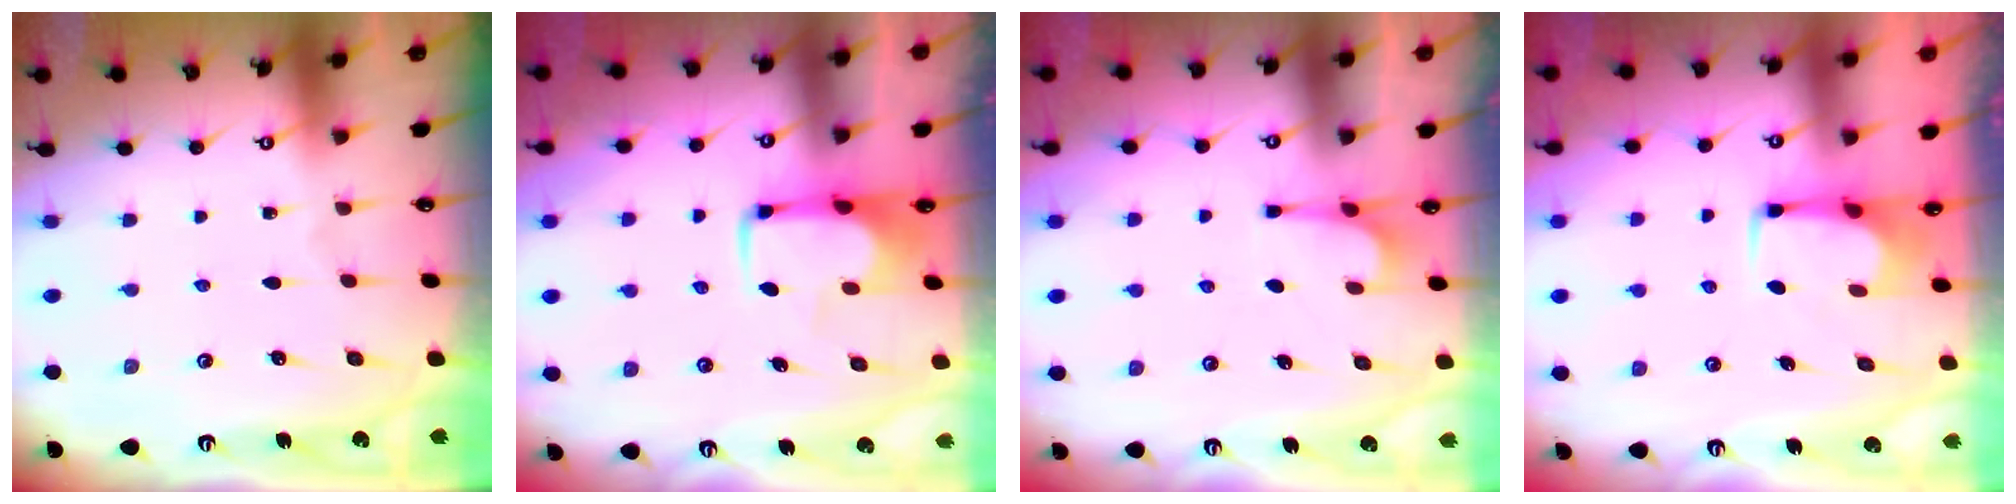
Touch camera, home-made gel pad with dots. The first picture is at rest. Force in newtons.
{"total": 1.8, "press": 1.7, "slide": 0.5}
{"total": 2.1, "press": 1.9, "slide": 0.8}
{"total": 2.7, "press": 2.6, "slide": 0.4}